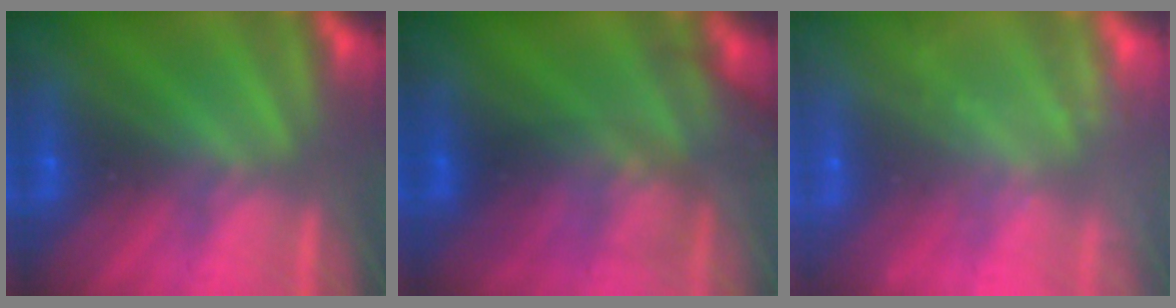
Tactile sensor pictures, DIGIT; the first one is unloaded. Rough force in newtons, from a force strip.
{"total": 2.7}
{"total": 2.4}